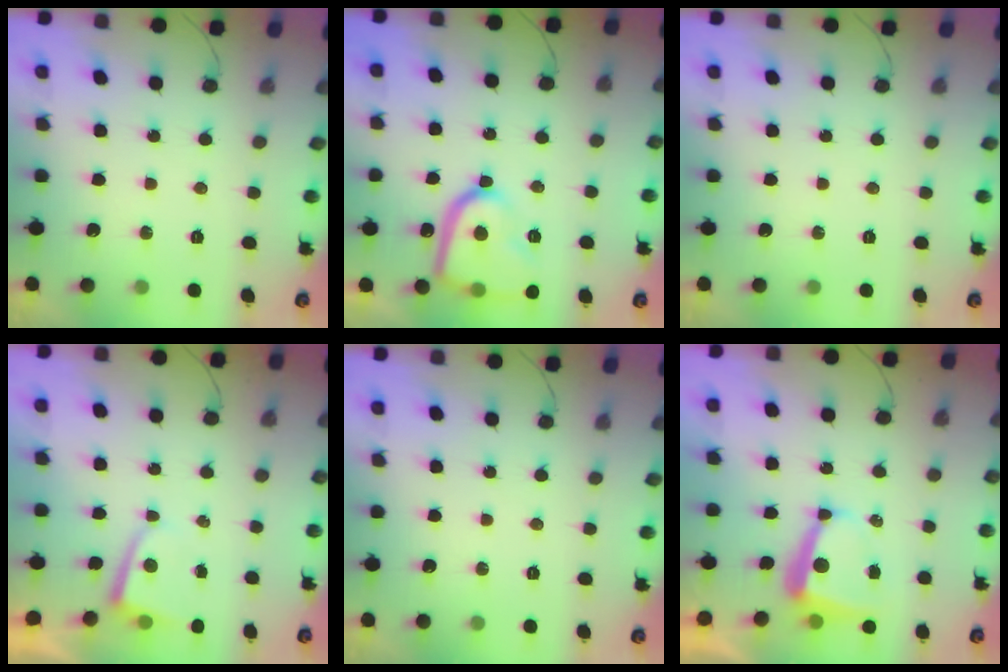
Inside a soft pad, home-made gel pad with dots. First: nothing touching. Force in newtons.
{"total": 15.8, "press": 15.7, "slide": 1.3}
{"total": 0.0}
{"total": 1.2, "press": 1.2, "slide": 0.2}
{"total": 0.0}
{"total": 5.6, "press": 5.6, "slide": 0.5}